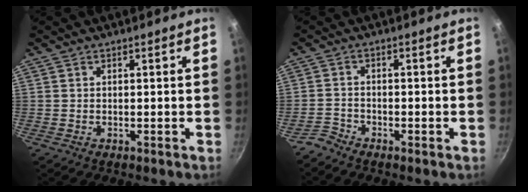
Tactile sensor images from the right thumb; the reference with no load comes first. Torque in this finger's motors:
{"motor_torque": [0.96, 0.04, -0.31, -0.40, -0.01]}